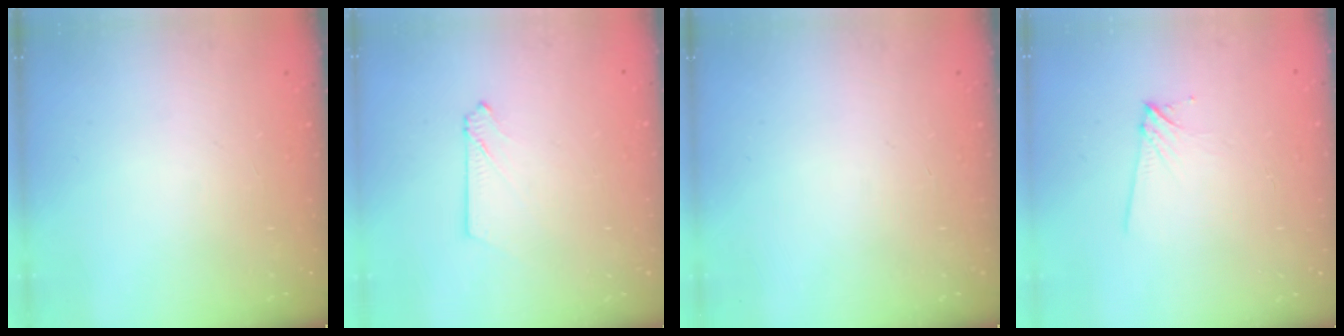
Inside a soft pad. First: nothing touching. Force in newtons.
{"total": 2.1, "press": 2.1, "slide": 0.3}
{"total": 0.0}
{"total": 6.5, "press": 6.4, "slide": 0.7}